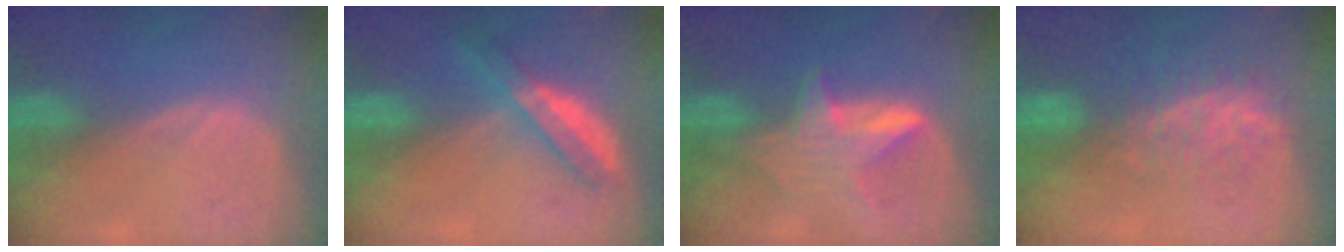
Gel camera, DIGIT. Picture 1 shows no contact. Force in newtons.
{"total": 5.3, "press": 4.6, "slide": 2.6}
{"total": 6.0, "press": 5.8, "slide": 1.4}
{"total": 7.7, "press": 7.1, "slide": 3.1}